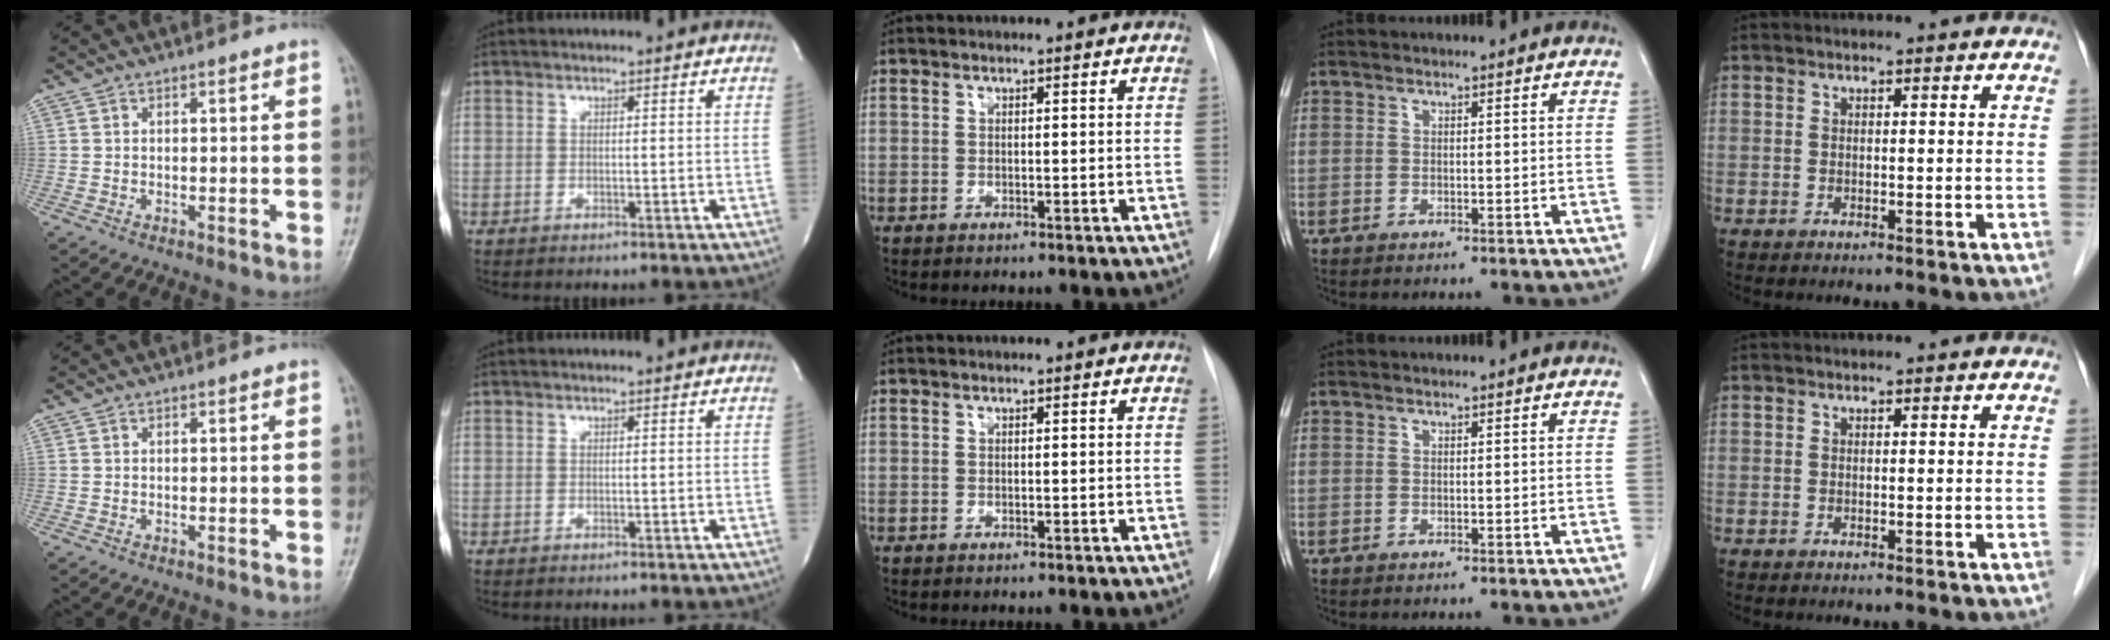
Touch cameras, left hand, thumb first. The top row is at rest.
{}